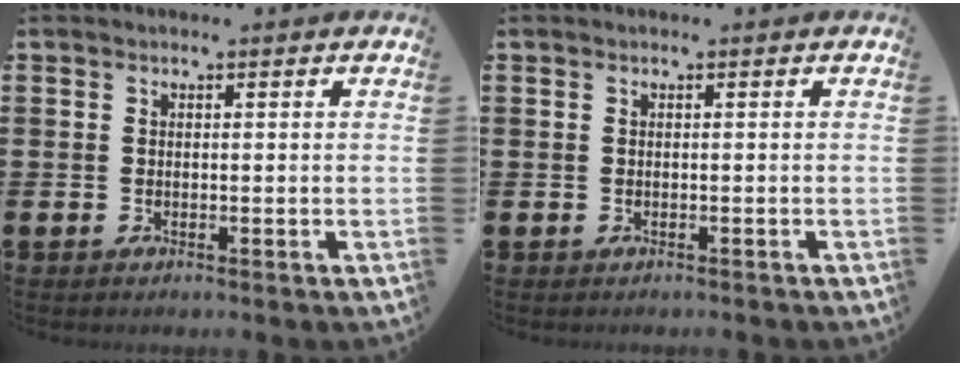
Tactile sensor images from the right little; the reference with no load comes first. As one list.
[{"total": 0.0}]